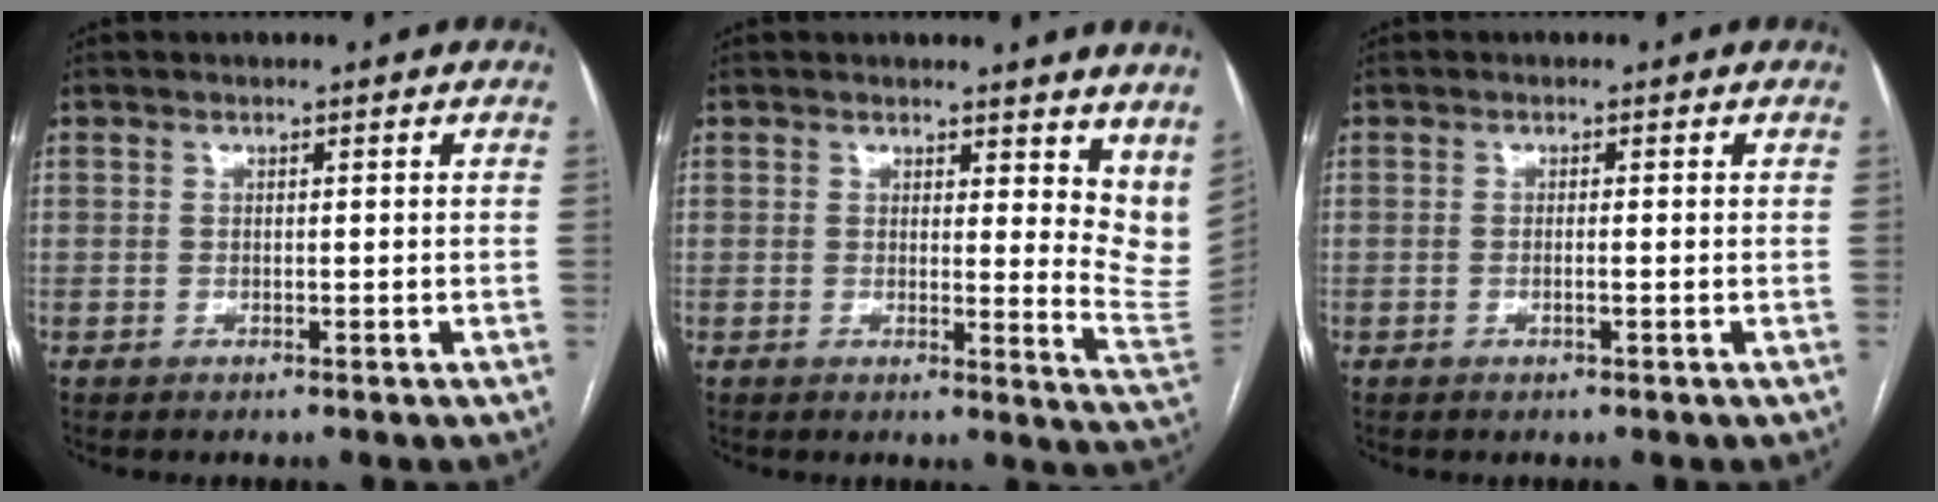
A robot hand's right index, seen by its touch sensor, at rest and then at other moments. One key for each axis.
{"total": 11.5, "fx": 9.6, "fy": 4.1, "fz": 4.9, "tx": -0.020, "ty": -0.044, "tz": 0.088}
{"total": 0.8, "fx": -0.2, "fy": 0.0, "fz": 0.8, "tx": -0.016, "ty": 0.000, "tz": -0.003}